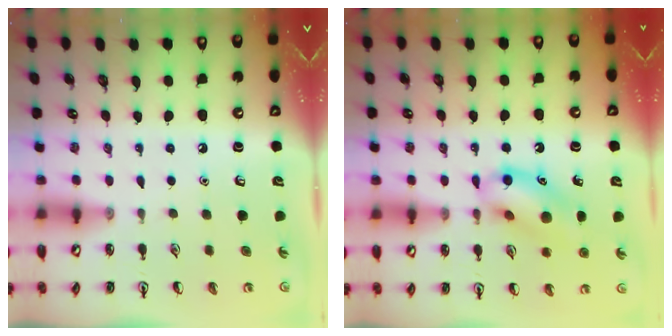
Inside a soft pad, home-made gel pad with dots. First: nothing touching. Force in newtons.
{"total": 13.4, "press": 13.1, "slide": 2.8}